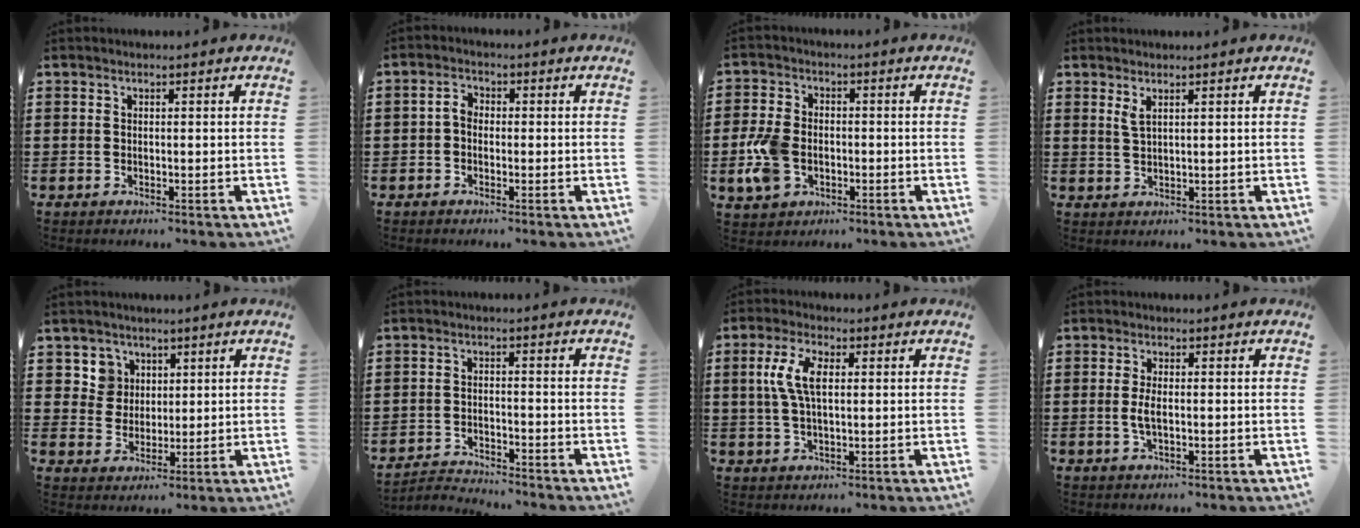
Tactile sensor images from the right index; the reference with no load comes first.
{"total": 2.4, "force": [-0.6, 1.7, 1.6], "torque": [-0.040, 0.005, -0.015]}
{"total": 6.8, "force": [-1.6, 4.6, 4.8], "torque": [-0.126, -0.002, -0.036]}
{"total": 1.8, "force": [1.1, 0.4, 1.3], "torque": [-0.028, 0.002, 0.020]}
{"total": 4.9, "force": [2.4, 4.2, 0.2], "torque": [-0.020, 0.013, 0.044]}
{"total": 2.7, "force": [-2.7, 0.2, 0.0], "torque": [-0.008, -0.001, -0.060]}
{"total": 6.6, "force": [1.1, 3.1, 5.7], "torque": [-0.133, 0.009, 0.012]}
{"total": 2.7, "force": [-0.2, 1.0, 2.5], "torque": [-0.061, -0.004, -0.009]}